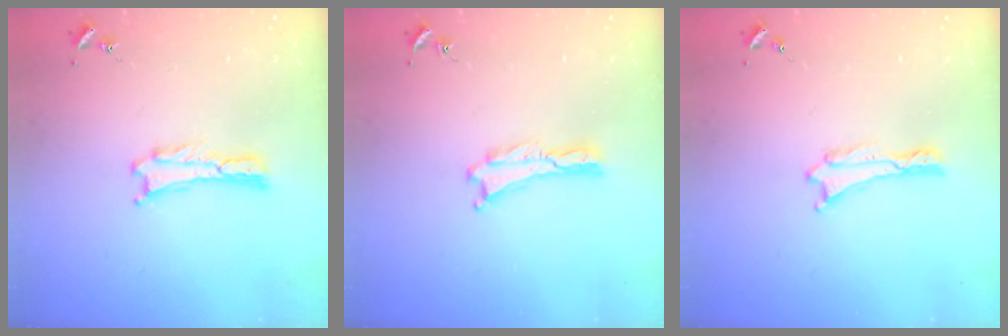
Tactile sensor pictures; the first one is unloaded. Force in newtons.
{"total": 0.0}
{"total": 0.0}